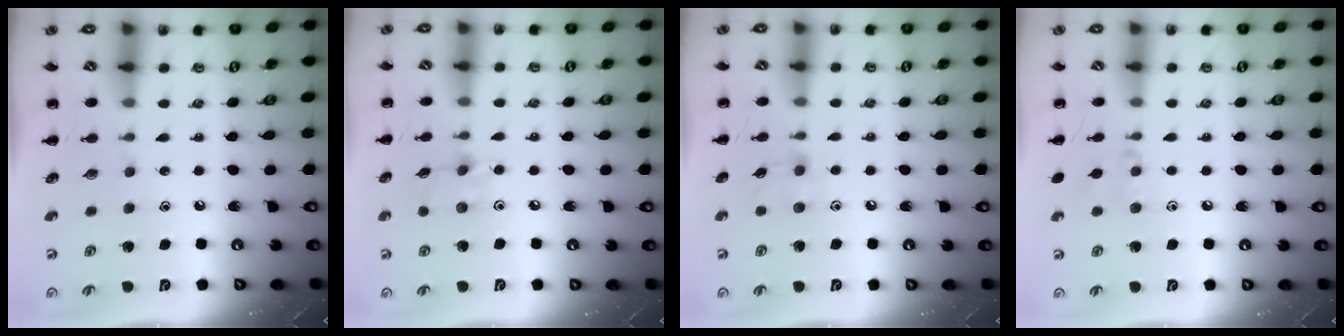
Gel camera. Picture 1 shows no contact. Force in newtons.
{"total": 4.7, "press": 4.6, "slide": 1.2}
{"total": 3.2, "press": 3.0, "slide": 1.1}
{"total": 6.0, "press": 5.7, "slide": 2.0}